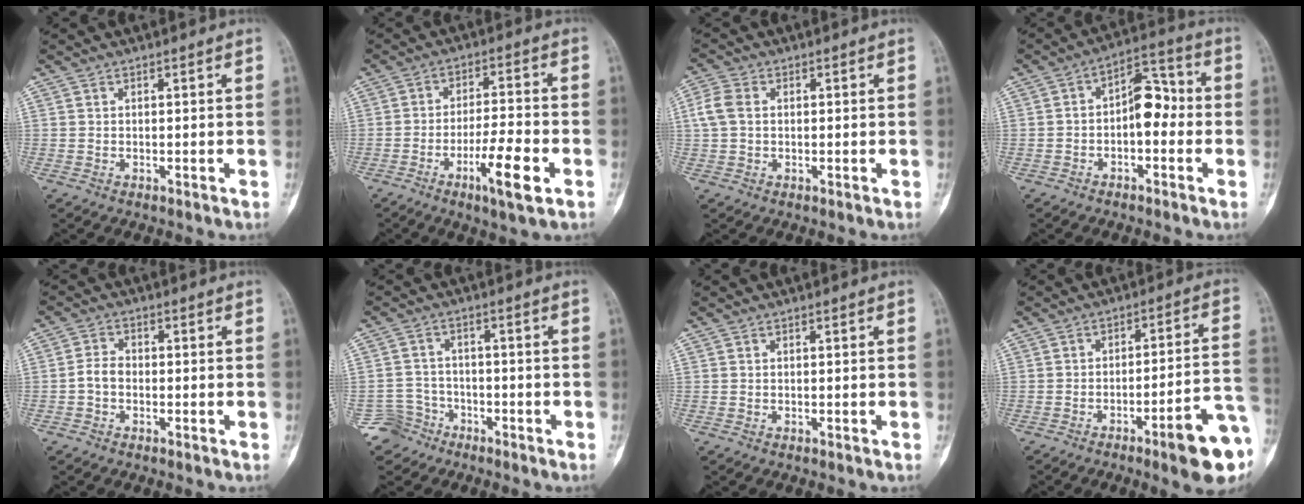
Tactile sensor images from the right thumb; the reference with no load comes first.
{"total": 9.9, "force": [-4.5, 1.7, 8.6], "torque": [-0.152, 0.018, -0.074]}
{"total": 4.4, "force": [0.4, 3.2, 2.9], "torque": [-0.074, 0.013, 0.004]}
{"total": 8.6, "force": [-1.1, 4.9, 7.0], "torque": [-0.082, 0.038, -0.030]}
{"total": 3.1, "force": [-0.9, 2.2, 2.0], "torque": [-0.033, 0.012, -0.024]}
{"total": 5.2, "force": [-3.6, 3.8, -0.6], "torque": [0.035, 0.030, -0.070]}
{"total": 0.0}
{"total": 14.3, "force": [-6.4, 2.1, 12.6], "torque": [-0.133, 0.035, -0.084]}